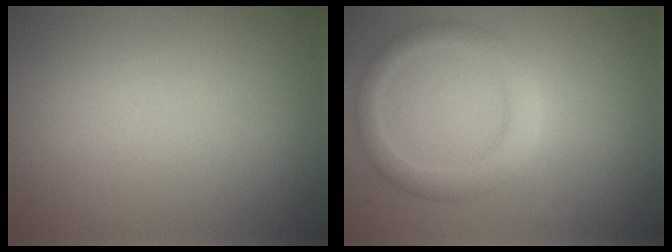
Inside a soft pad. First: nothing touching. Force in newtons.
{"total": 3.0, "press": 3.0, "slide": 0.2}